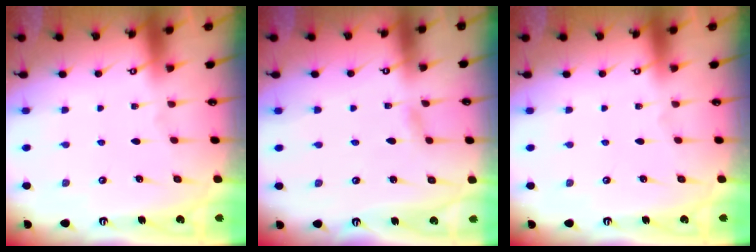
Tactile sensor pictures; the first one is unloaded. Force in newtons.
{"total": 2.5, "press": 2.5, "slide": 0.3}
{"total": 0.0}